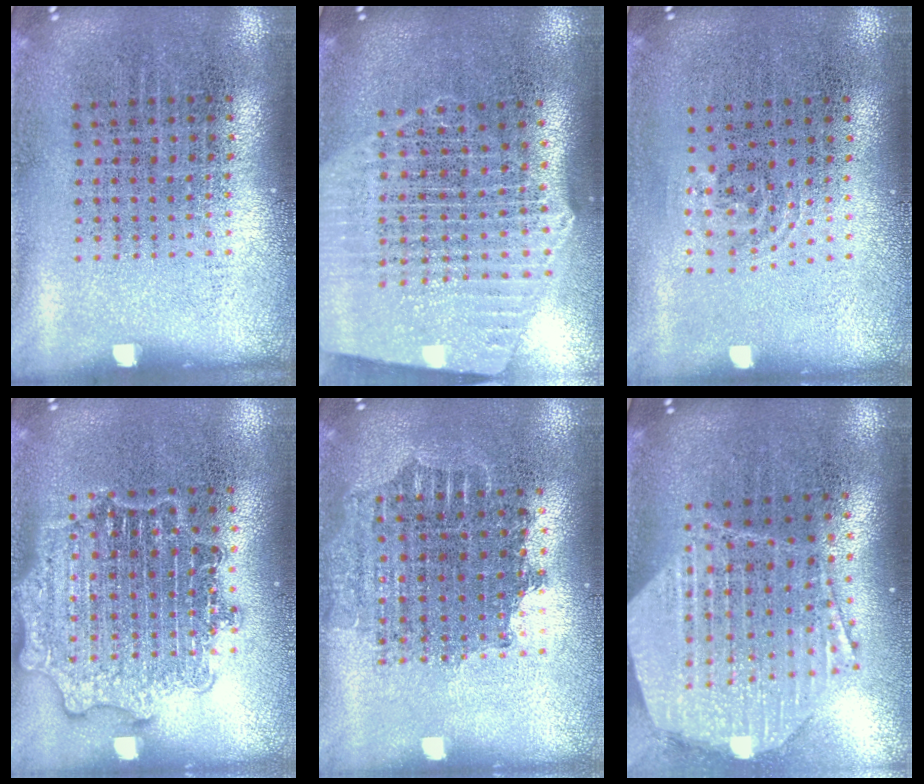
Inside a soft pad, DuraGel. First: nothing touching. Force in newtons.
{"total": 2.8, "press": 2.3, "slide": 1.5}
{"total": 0.8, "press": 0.6, "slide": 0.6}
{"total": 3.0, "press": 3.0, "slide": 0.5}
{"total": 1.6, "press": 1.3, "slide": 0.9}
{"total": 2.7, "press": 2.2, "slide": 1.6}